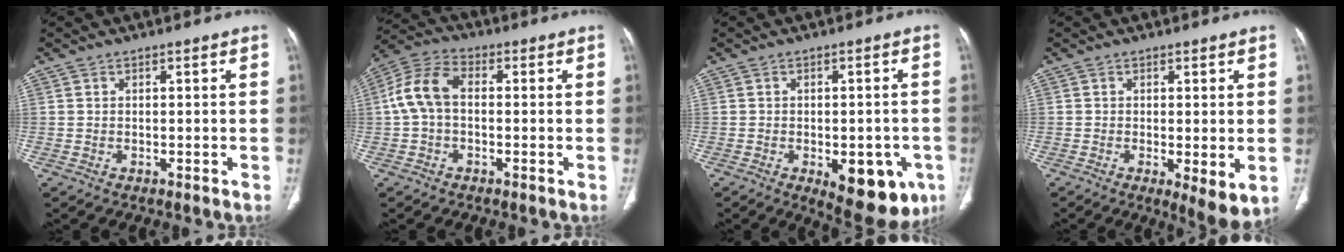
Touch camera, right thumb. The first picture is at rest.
{"total": 8.7, "force": [0.0, 5.6, 6.6], "torque": [-0.135, 0.027, -0.010]}
{"total": 13.1, "force": [-5.2, 6.3, 10.2], "torque": [-0.102, 0.004, -0.054]}
{"total": 5.8, "force": [-1.0, 1.7, 5.4], "torque": [-0.088, -0.021, -0.015]}